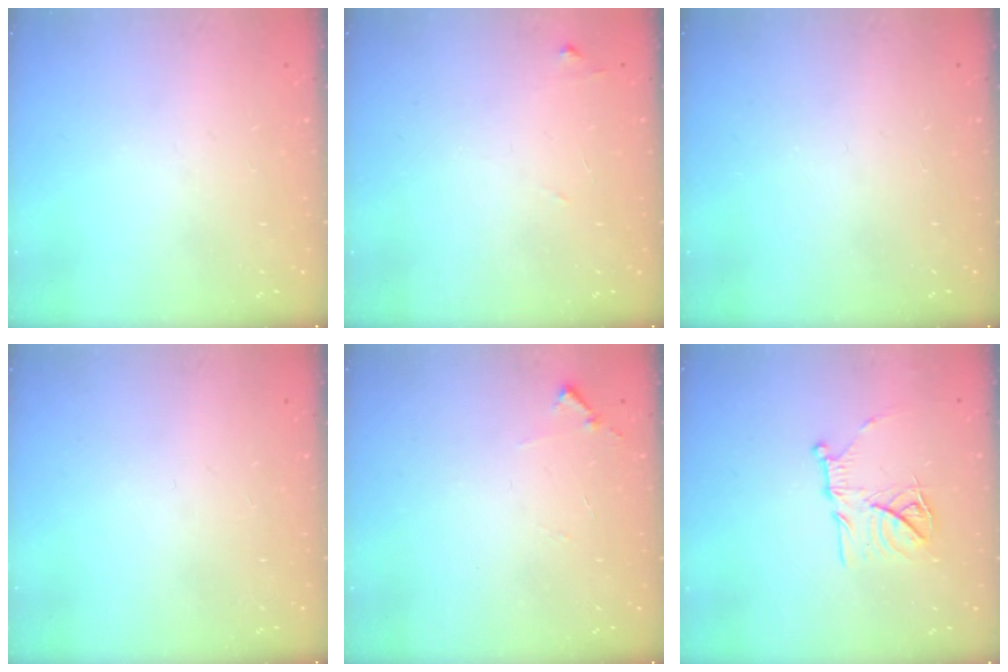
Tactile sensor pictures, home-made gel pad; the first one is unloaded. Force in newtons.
{"total": 7.4, "press": 7.4, "slide": 0.4}
{"total": 0.0}
{"total": 0.0}
{"total": 6.8, "press": 6.8, "slide": 0.6}
{"total": 14.9, "press": 14.8, "slide": 1.4}